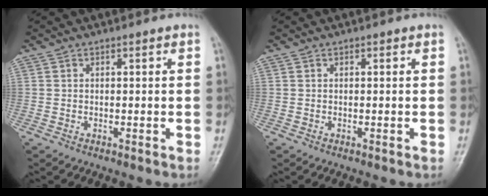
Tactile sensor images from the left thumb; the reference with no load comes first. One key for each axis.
{"total": 0.0}